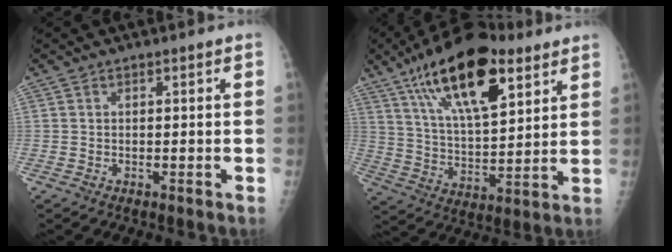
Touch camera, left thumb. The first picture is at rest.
{"total": 21.4, "force": [11.5, 8.6, 15.9], "torque": [-0.243, -0.034, 0.200]}